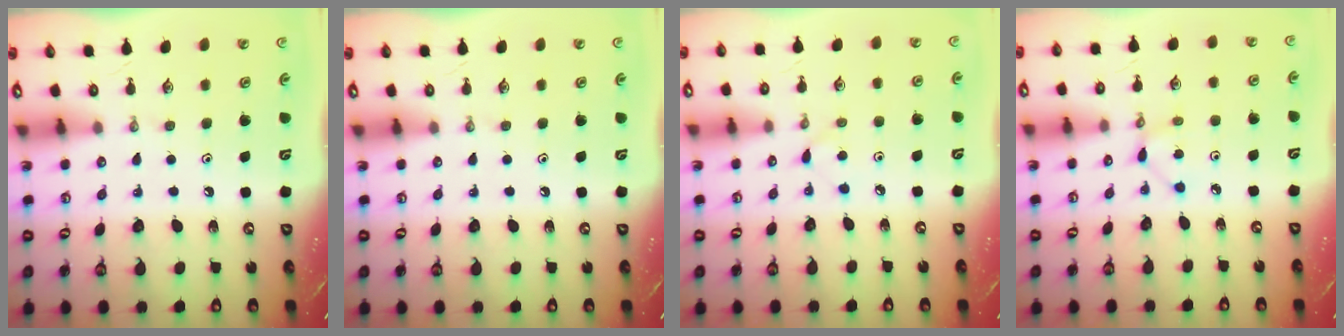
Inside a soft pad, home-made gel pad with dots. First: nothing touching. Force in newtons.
{"total": 0.0}
{"total": 3.6, "press": 3.6, "slide": 0.5}
{"total": 2.8, "press": 2.8, "slide": 0.3}